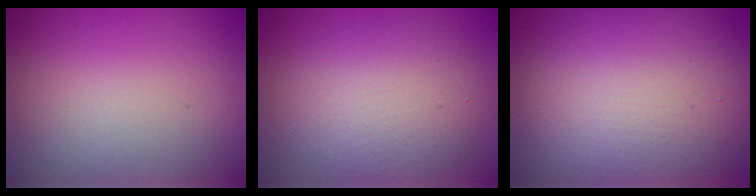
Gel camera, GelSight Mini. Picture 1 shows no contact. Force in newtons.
{"total": 5.6, "press": 5.6, "slide": 0.5}
{"total": 13.4, "press": 13.4, "slide": 0.8}